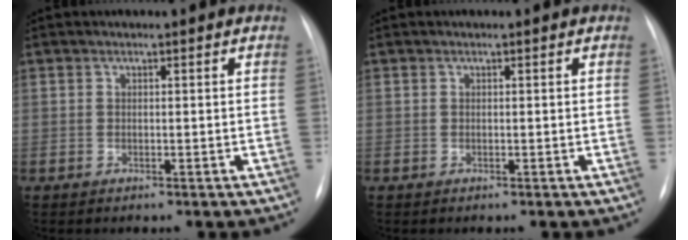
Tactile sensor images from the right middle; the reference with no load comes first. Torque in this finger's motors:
{"motor_torque": [0.00, 0.00, 0.00, 0.00]}